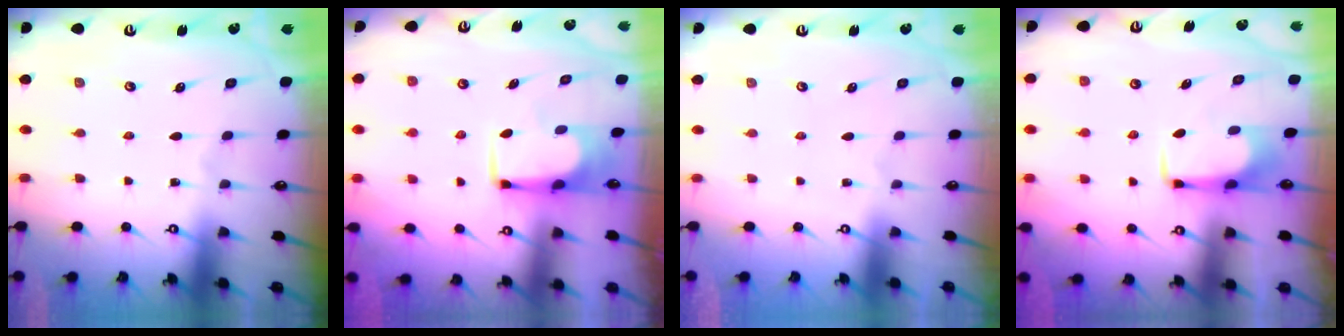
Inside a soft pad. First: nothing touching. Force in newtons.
{"total": 1.6, "press": 1.5, "slide": 0.3}
{"total": 1.5, "press": 1.4, "slide": 0.6}
{"total": 1.6, "press": 1.5, "slide": 0.4}